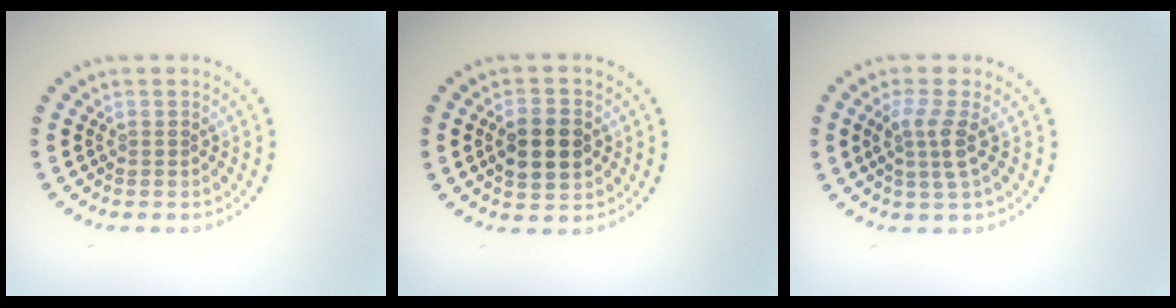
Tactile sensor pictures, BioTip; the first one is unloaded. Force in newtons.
{"total": 4.6, "press": 4.6, "slide": 0.2}
{"total": 2.5, "press": 2.0, "slide": 1.5}